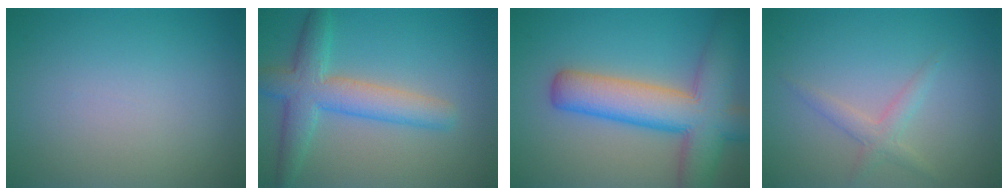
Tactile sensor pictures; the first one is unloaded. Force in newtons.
{"total": 5.4, "press": 5.4, "slide": 0.2}
{"total": 9.3, "press": 9.3, "slide": 0.4}
{"total": 1.7, "press": 1.7, "slide": 0.1}